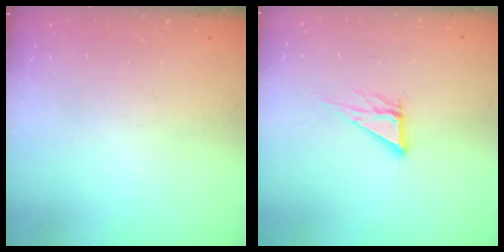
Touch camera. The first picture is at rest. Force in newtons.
{"total": 8.0, "press": 8.0, "slide": 0.7}